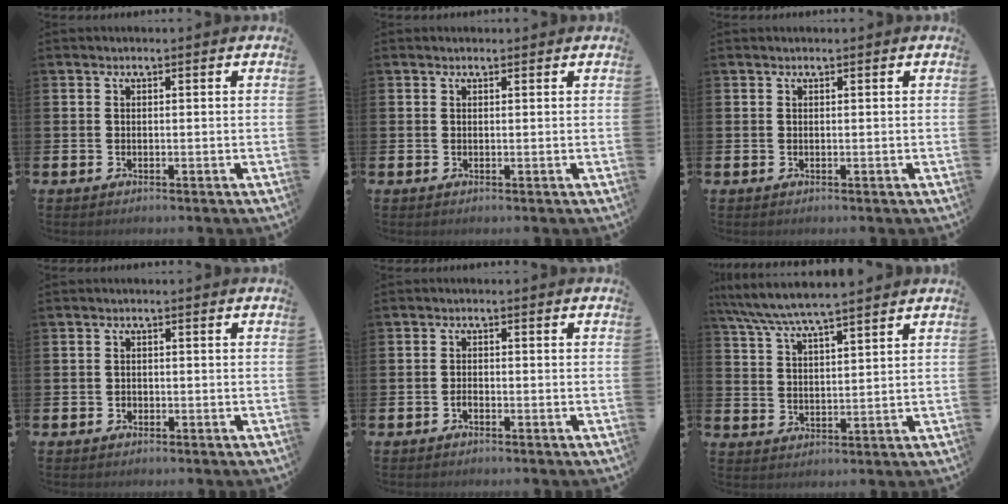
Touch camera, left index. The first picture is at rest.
{"total": 0.5, "force": [0.5, 0.1, 0.2], "torque": [0.012, -0.004, 0.004]}
{"total": 0.0}
{"total": 0.8, "force": [-0.3, 0.7, 0.1], "torque": [-0.004, 0.005, -0.008]}
{"total": 1.0, "force": [-0.7, 0.4, 0.5], "torque": [-0.011, -0.002, -0.014]}
{"total": 6.6, "force": [6.2, 0.3, 2.4], "torque": [-0.064, -0.030, 0.110]}